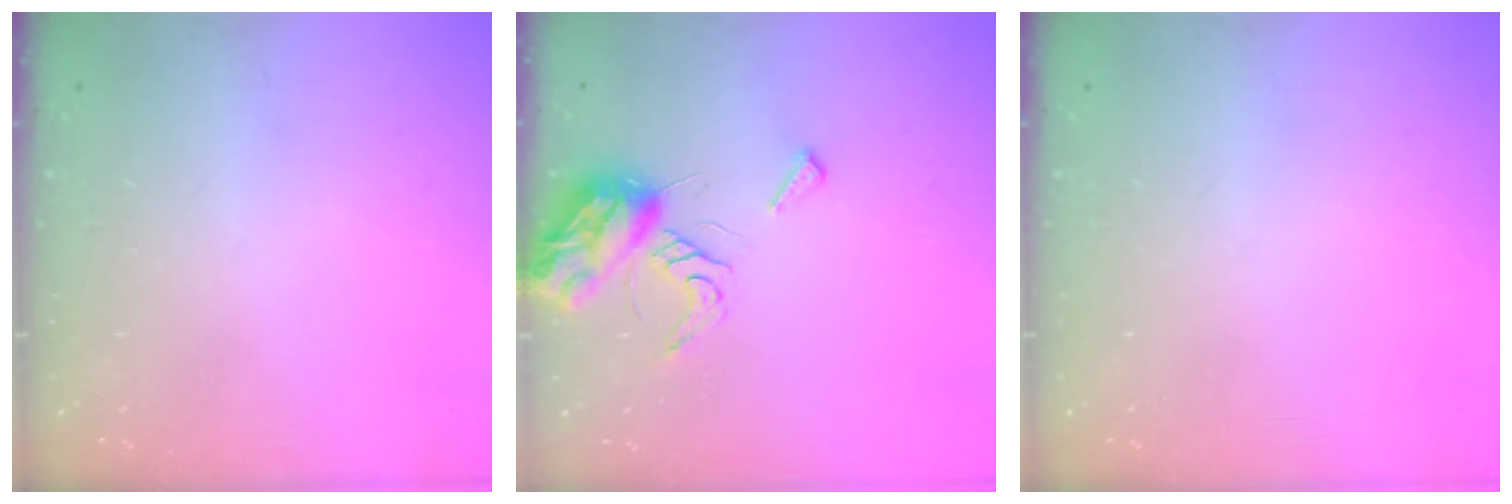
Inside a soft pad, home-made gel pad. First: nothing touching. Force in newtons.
{"total": 8.1, "press": 8.1, "slide": 0.9}
{"total": 0.0}